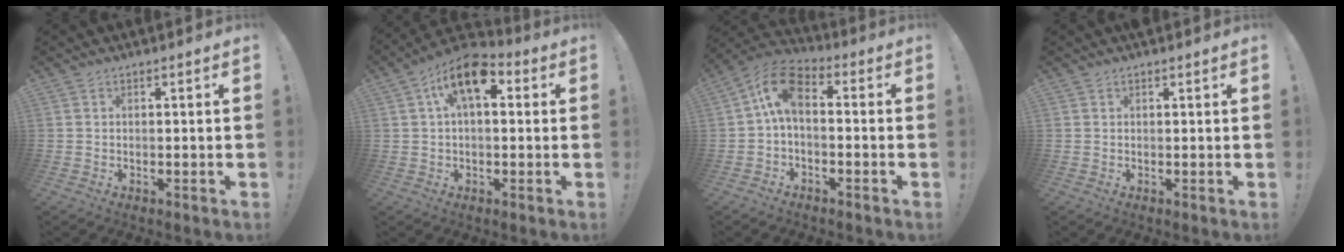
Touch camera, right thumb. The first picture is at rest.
{"total": 11.8, "force": [4.2, 5.9, 9.4], "torque": [-0.142, -0.008, 0.076]}
{"total": 9.3, "force": [0.7, 5.5, 7.5], "torque": [-0.140, 0.012, 0.017]}
{"total": 0.7, "force": [0.6, 0.3, 0.1], "torque": [0.015, -0.008, 0.009]}